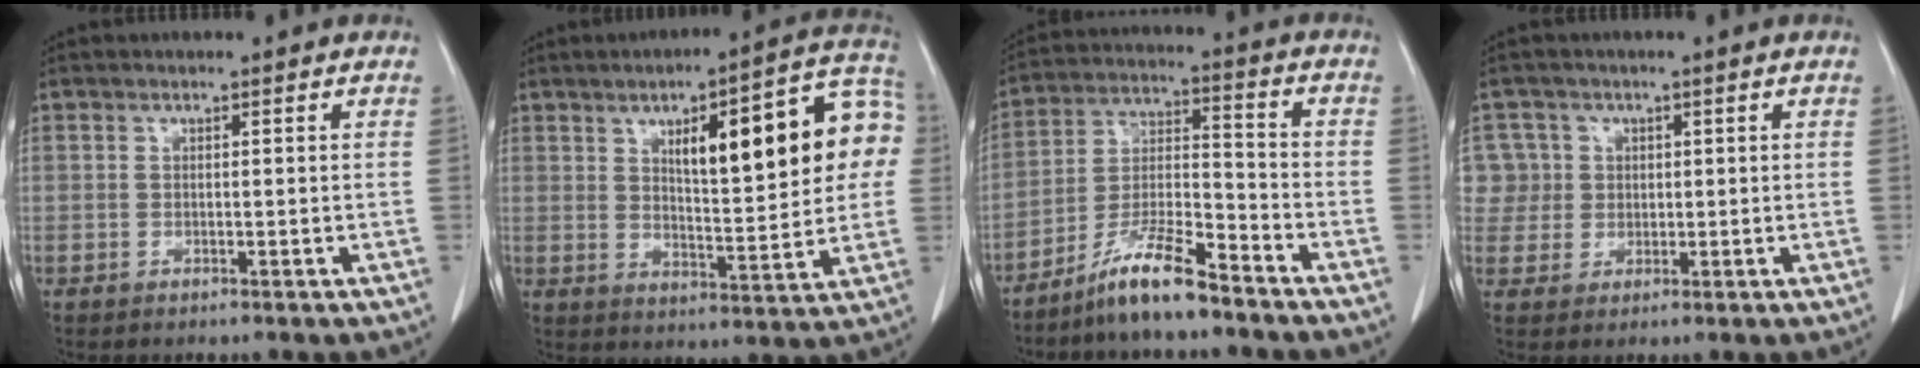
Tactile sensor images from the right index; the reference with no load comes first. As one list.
[{"total": 18.3, "force": [4.3, 4.4, 17.2], "torque": [-0.233, 0.032, 0.060]}, {"total": 10.3, "force": [-8.0, 1.1, 6.3], "torque": [-0.128, -0.006, -0.154]}, {"total": 5.1, "force": [1.3, 5.0, -0.3], "torque": [0.021, 0.015, 0.028]}]